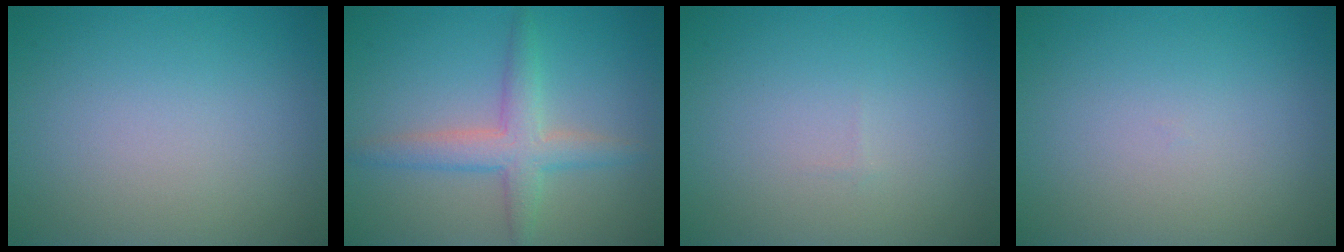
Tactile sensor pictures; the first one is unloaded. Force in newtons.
{"total": 3.7, "press": 3.7, "slide": 0.1}
{"total": 0.0}
{"total": 0.0}